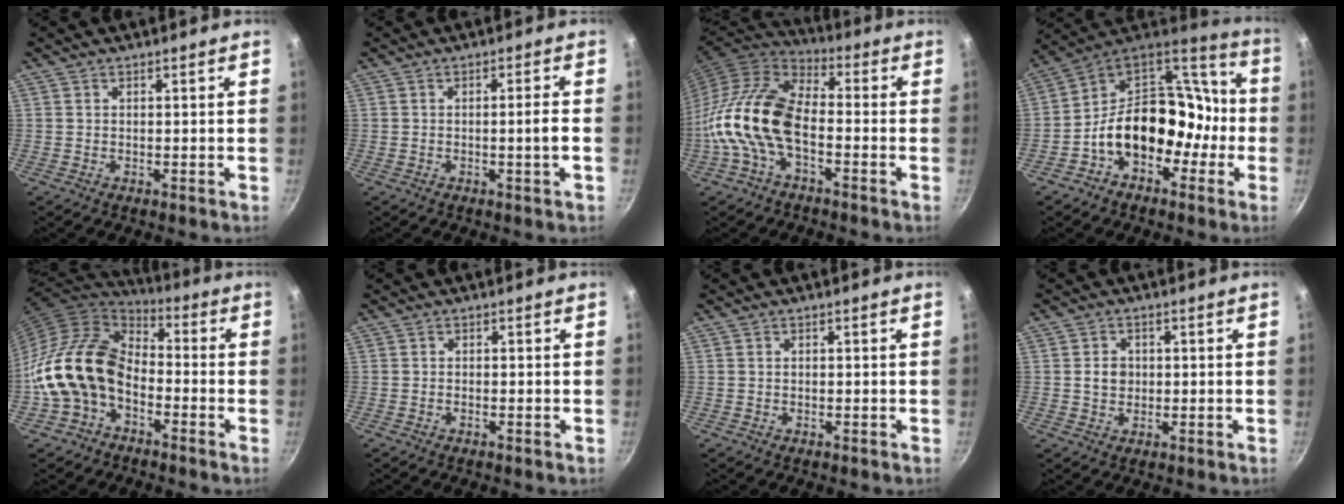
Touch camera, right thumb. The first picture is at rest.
{"total": 3.1, "force": [-0.8, -0.5, 3.0], "torque": [-0.045, 0.007, -0.011]}
{"total": 14.5, "force": [-3.9, 7.9, 11.5], "torque": [-0.216, 0.036, -0.089]}
{"total": 18.9, "force": [-4.9, 14.1, 11.7], "torque": [-0.128, 0.084, -0.088]}
{"total": 16.1, "force": [-4.8, 11.3, 10.4], "torque": [-0.167, 0.060, -0.110]}
{"total": 0.6, "force": [-0.3, 0.1, 0.4], "torque": [-0.012, 0.004, -0.009]}
{"total": 0.0}
{"total": 3.4, "force": [0.1, 2.9, 1.8], "torque": [-0.016, 0.004, -0.001]}